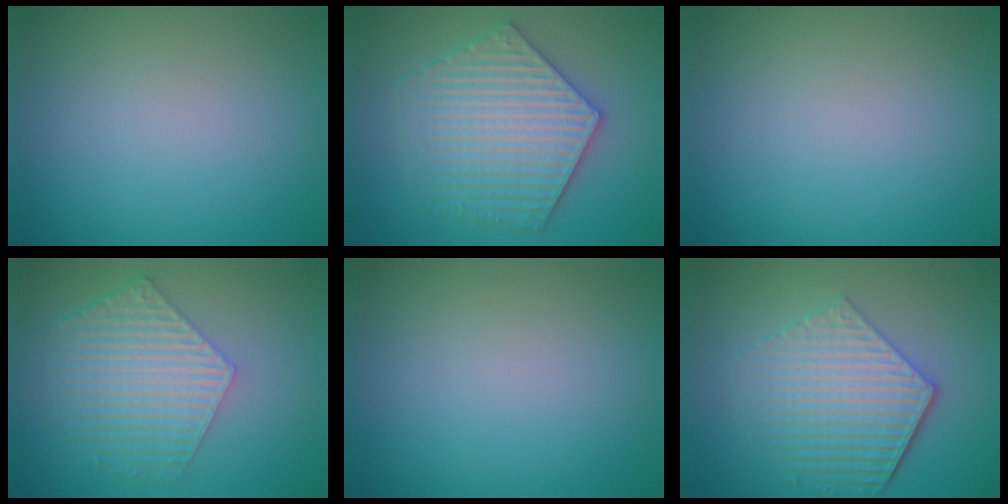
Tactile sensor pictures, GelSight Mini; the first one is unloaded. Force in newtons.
{"total": 6.1, "press": 6.1, "slide": 1.0}
{"total": 0.0}
{"total": 5.9, "press": 4.4, "slide": 3.9}
{"total": 0.0}
{"total": 6.2, "press": 4.5, "slide": 4.2}